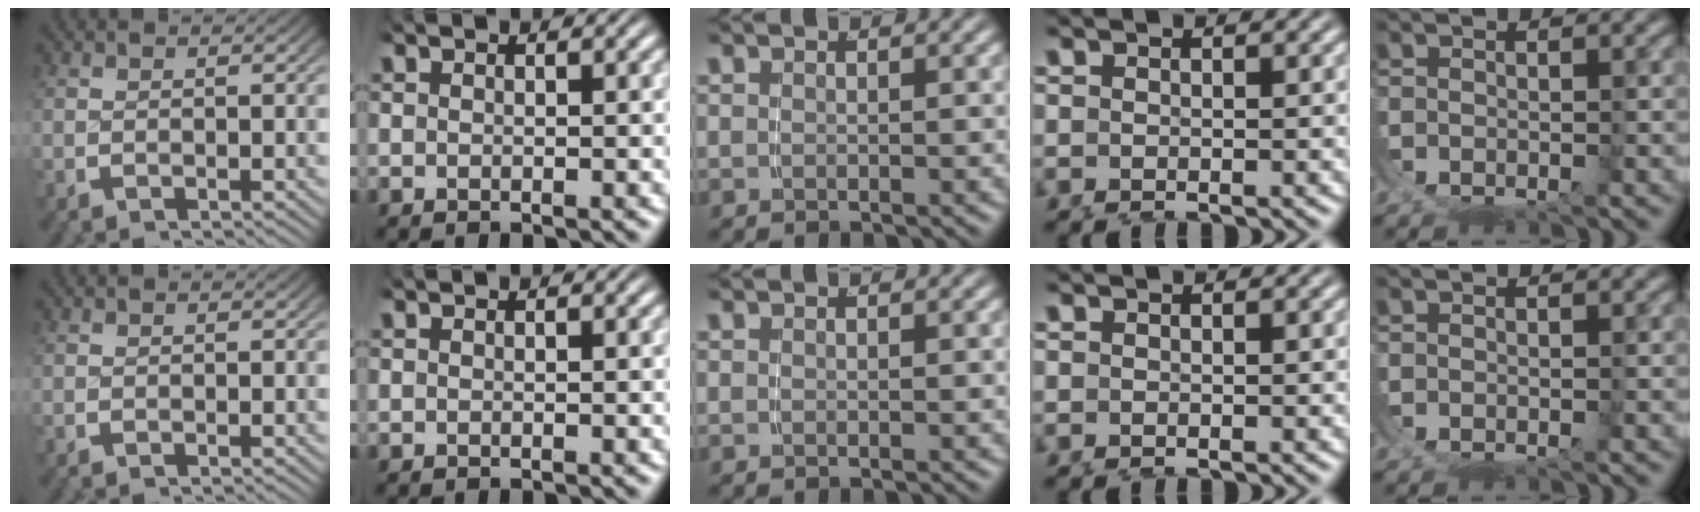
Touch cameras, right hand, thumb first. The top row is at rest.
{}